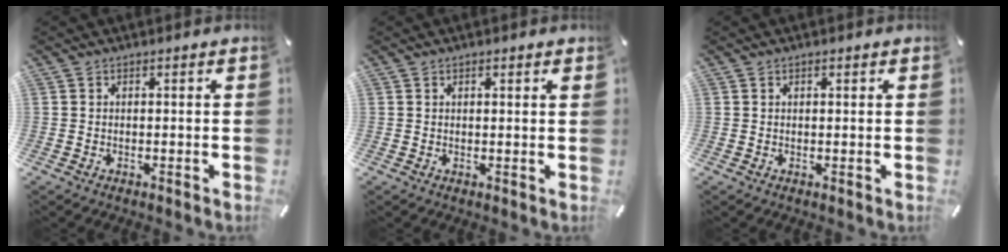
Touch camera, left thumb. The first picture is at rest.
{"total": 0.9, "force": [0.5, 0.2, 0.6], "torque": [-0.005, -0.004, 0.007]}
{"total": 0.6, "force": [0.3, 0.3, 0.4], "torque": [-0.008, 0.002, 0.005]}